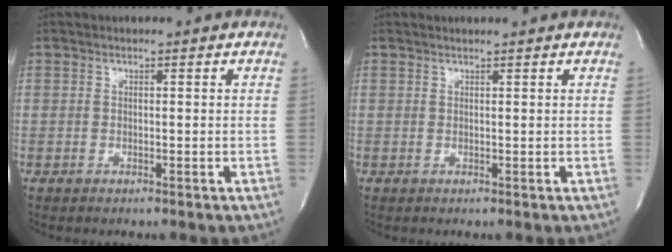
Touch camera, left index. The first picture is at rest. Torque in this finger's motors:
{"motor_torque": [0.07, -0.15, -0.02, 0.00]}